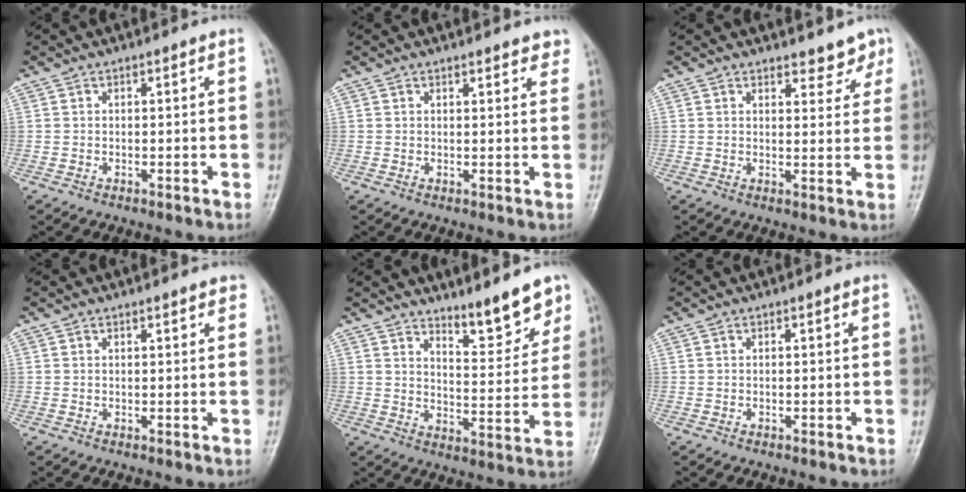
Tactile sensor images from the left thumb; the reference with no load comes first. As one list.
[{"total": 3.5, "force": [3.0, 1.2, 1.4], "torque": [0.006, -0.009, 0.028]}, {"total": 4.2, "force": [3.6, 2.0, 1.0], "torque": [0.015, -0.025, 0.040]}, {"total": 1.6, "force": [1.2, 0.5, 0.8], "torque": [-0.004, -0.001, 0.012]}, {"total": 9.5, "force": [7.5, 2.5, 5.2], "torque": [-0.051, -0.065, 0.120]}, {"total": 0.0}]